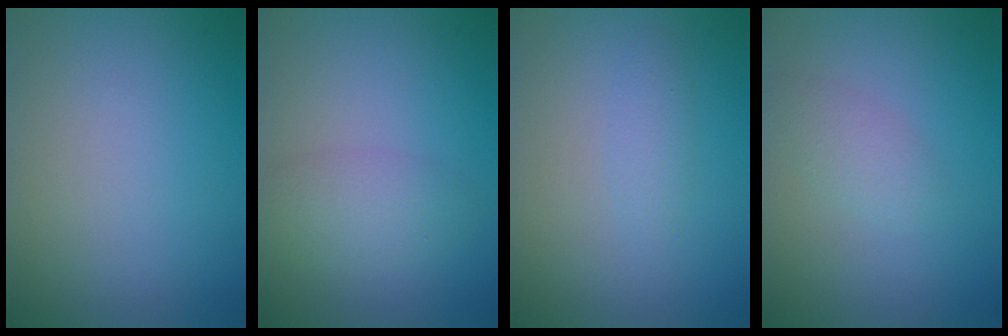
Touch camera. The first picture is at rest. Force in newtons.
{"total": 2.8, "press": 2.8, "slide": 0.1}
{"total": 1.1, "press": 1.1, "slide": 0.0}
{"total": 1.8, "press": 1.8, "slide": 0.1}